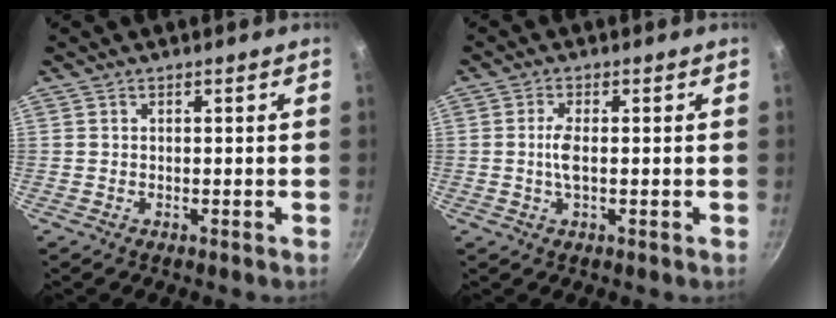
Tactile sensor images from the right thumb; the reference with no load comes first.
{"total": 3.2, "force": [-0.2, 1.0, 3.1], "torque": [-0.073, 0.002, -0.006]}